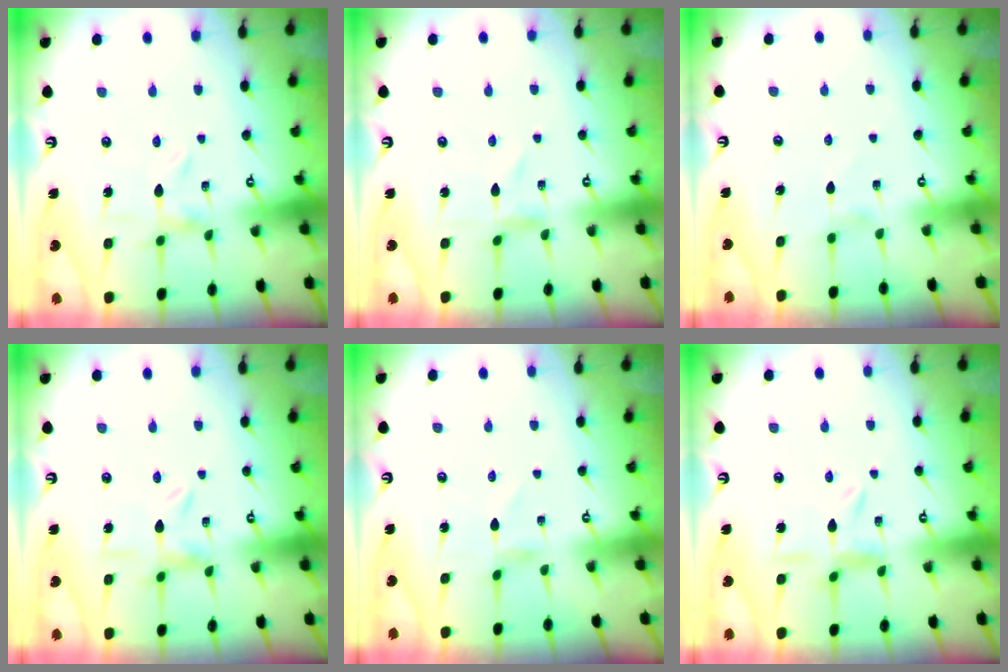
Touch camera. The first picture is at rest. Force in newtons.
{"total": 0.0}
{"total": 0.7, "press": 0.6, "slide": 0.3}
{"total": 3.8, "press": 3.8, "slide": 0.3}
{"total": 0.0}
{"total": 6.8, "press": 6.8, "slide": 0.6}